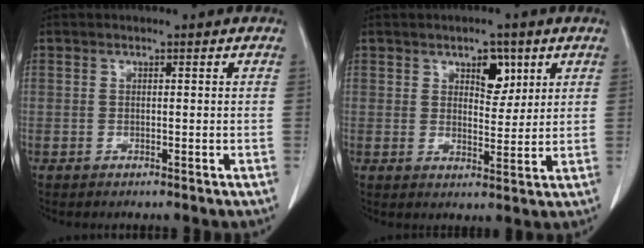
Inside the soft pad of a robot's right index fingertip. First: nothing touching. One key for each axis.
{"total": 4.8, "fx": 2.5, "fy": 2.5, "fz": 3.3, "tx": -0.044, "ty": 0.001, "tz": 0.039}